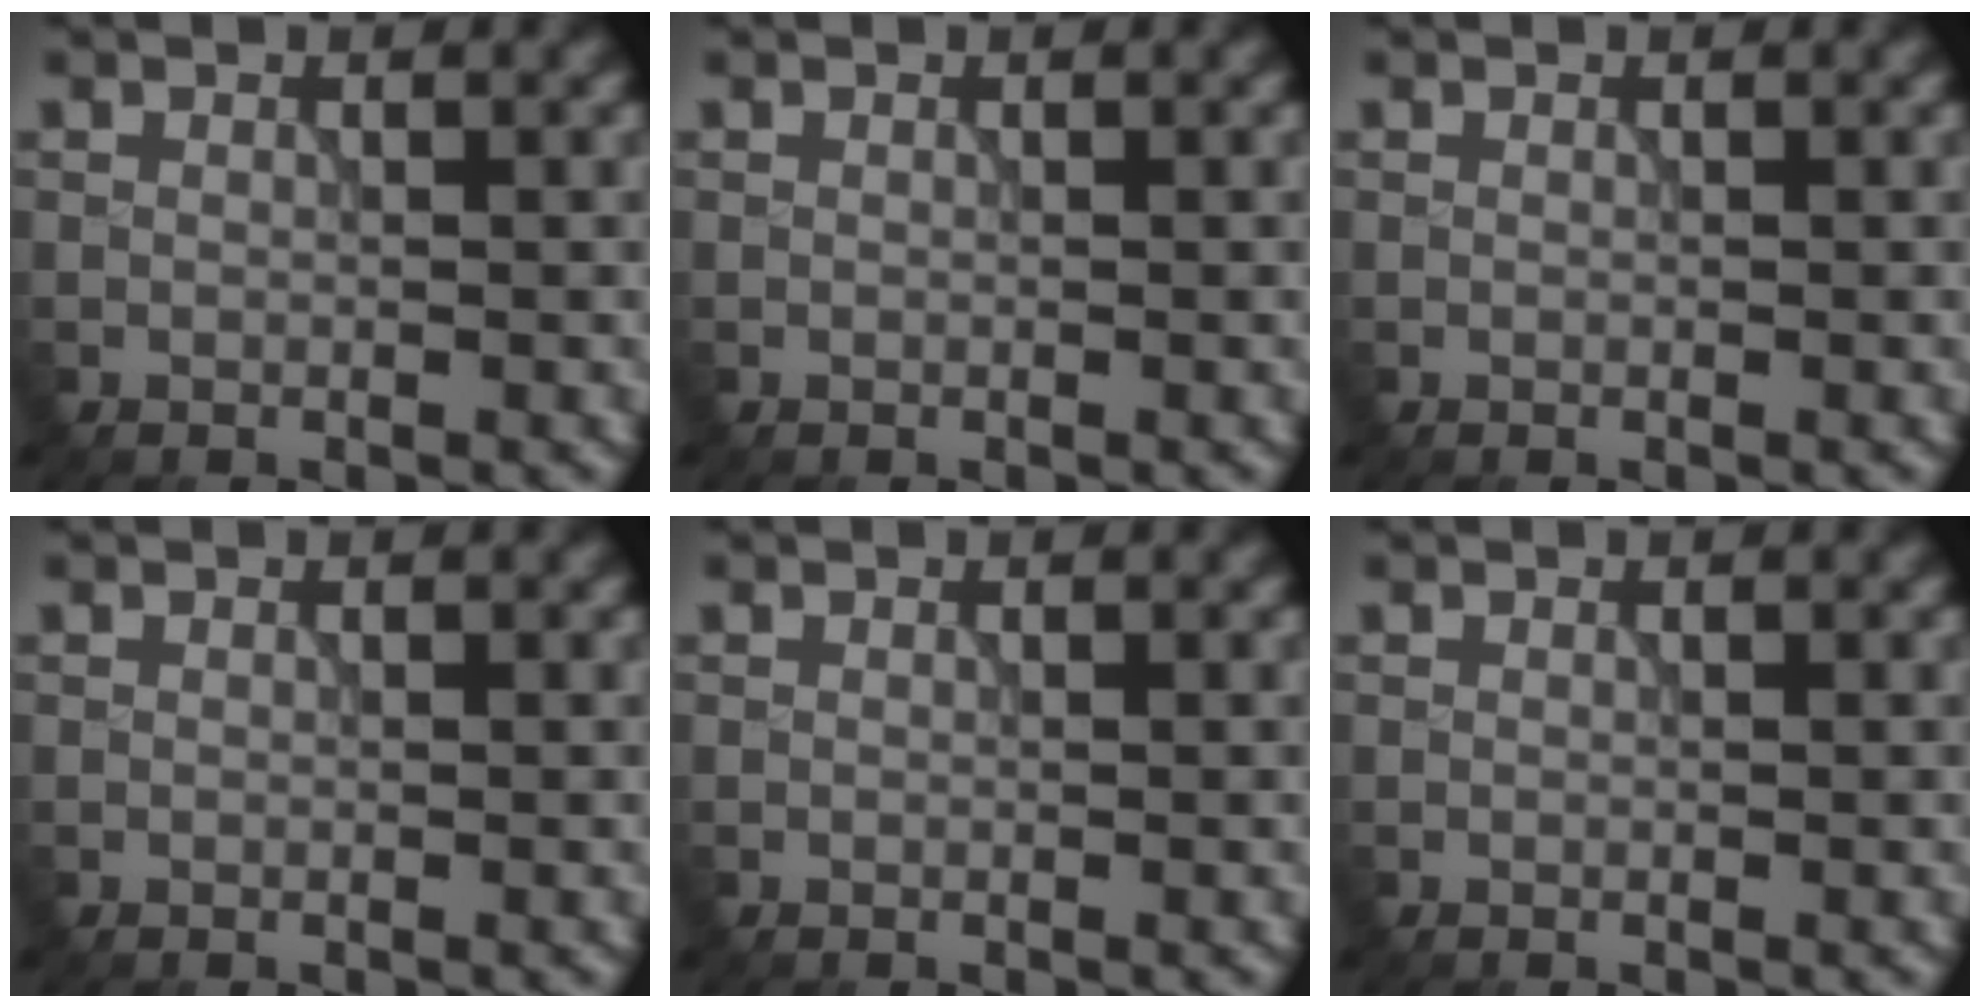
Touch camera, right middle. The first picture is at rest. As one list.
[{"total": 0.0}, {"total": 0.0}, {"total": 0.0}, {"total": 0.0}, {"total": 0.0}]